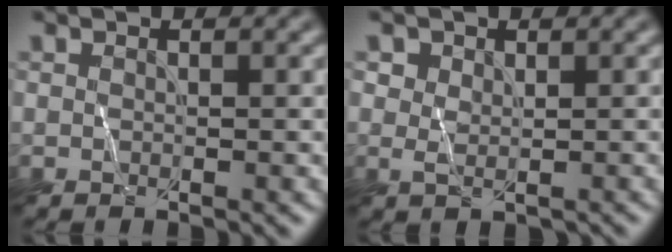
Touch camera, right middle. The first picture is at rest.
{"total": 1.8, "force": [0.7, 1.4, 0.8], "torque": [-0.015, 0.000, 0.014]}